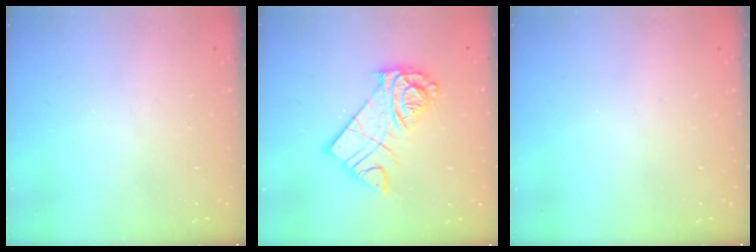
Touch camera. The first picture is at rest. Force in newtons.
{"total": 13.2, "press": 13.1, "slide": 1.3}
{"total": 0.0}